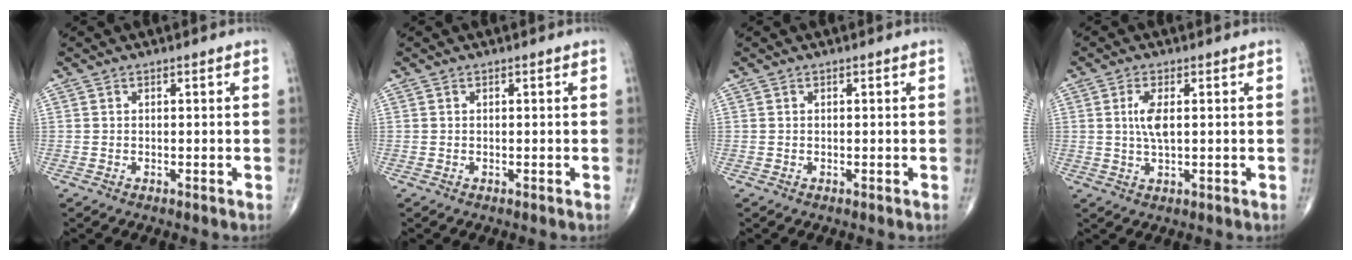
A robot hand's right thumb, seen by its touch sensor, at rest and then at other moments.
{"total": 0.0}
{"total": 0.0}
{"total": 4.6, "force": [0.8, 1.8, 4.2], "torque": [-0.090, -0.003, 0.017]}